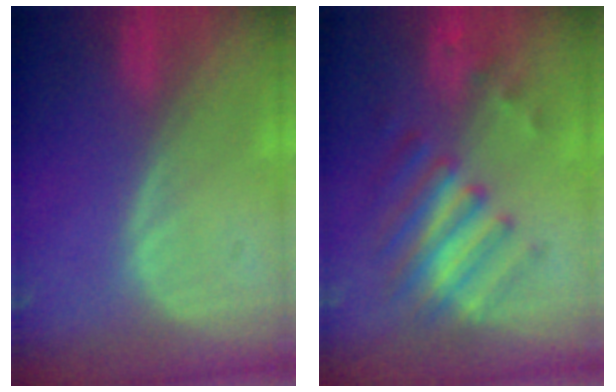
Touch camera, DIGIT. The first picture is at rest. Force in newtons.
{"total": 7.8, "press": 6.9, "slide": 3.6}